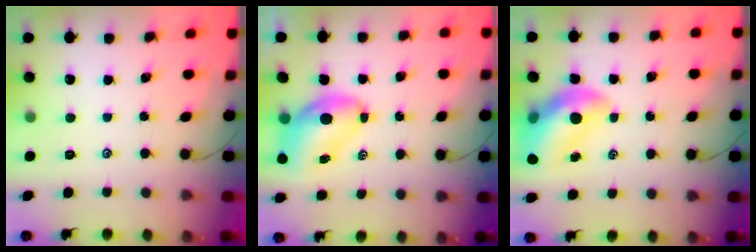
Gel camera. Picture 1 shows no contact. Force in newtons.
{"total": 8.3, "press": 7.8, "slide": 2.6}
{"total": 13.6, "press": 13.1, "slide": 3.9}